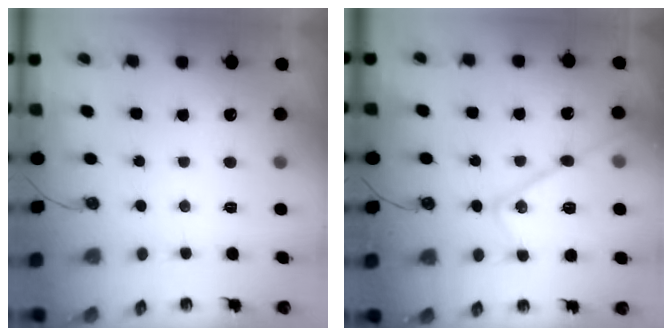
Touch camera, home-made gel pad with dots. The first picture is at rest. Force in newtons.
{"total": 16.5, "press": 16.5, "slide": 1.6}